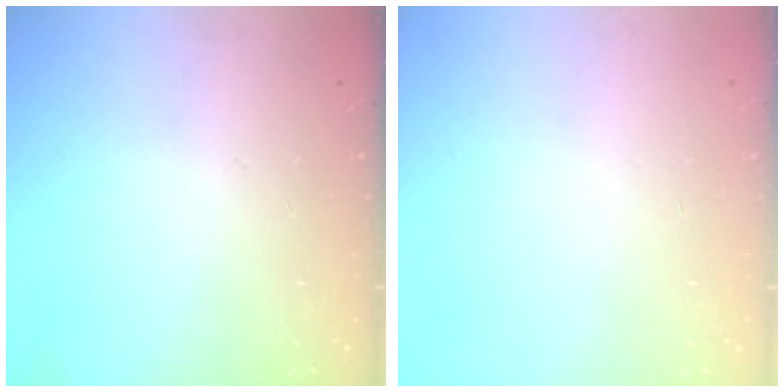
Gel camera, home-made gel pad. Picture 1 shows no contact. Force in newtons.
{"total": 0.0}